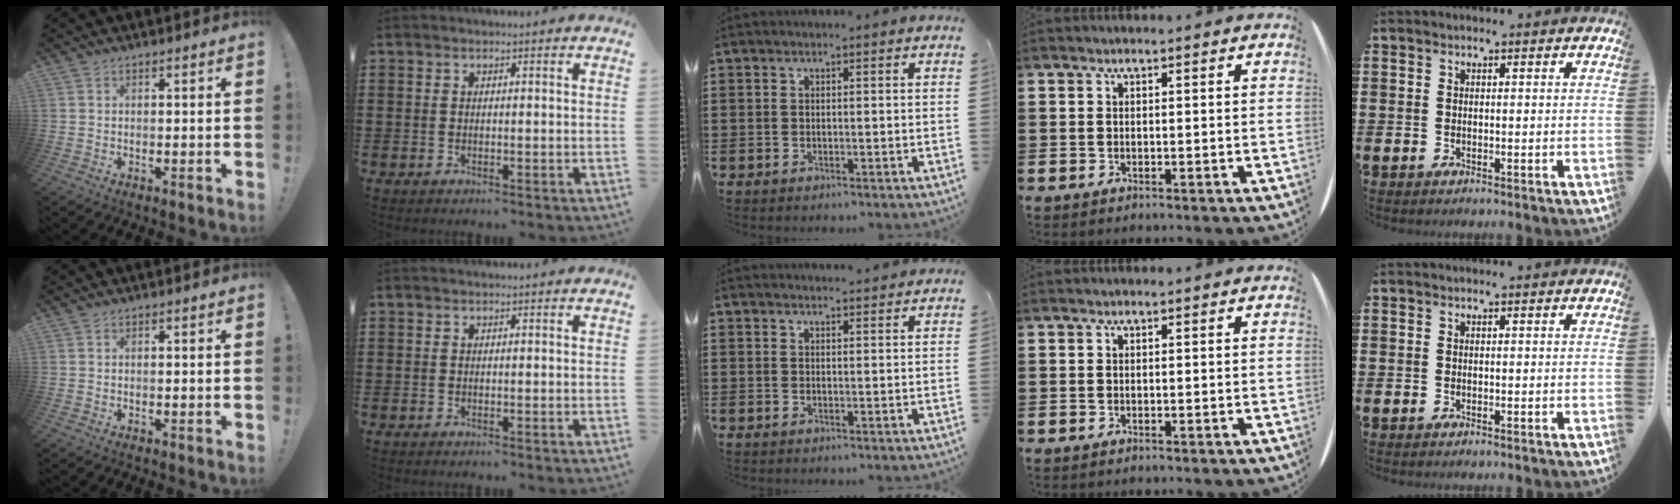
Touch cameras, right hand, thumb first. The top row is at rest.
{"middle": {"total": 1.6, "force": [1.6, -0.1, -0.1], "torque": [0.005, -0.004, 0.031]}}